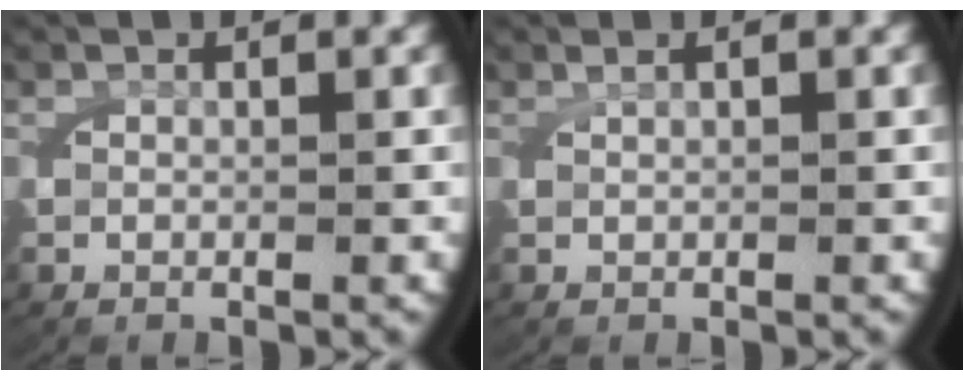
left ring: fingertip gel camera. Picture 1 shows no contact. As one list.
[{"total": 0.8, "force": [0.5, 0.0, 0.5], "torque": [-0.013, 0.006, 0.010]}]